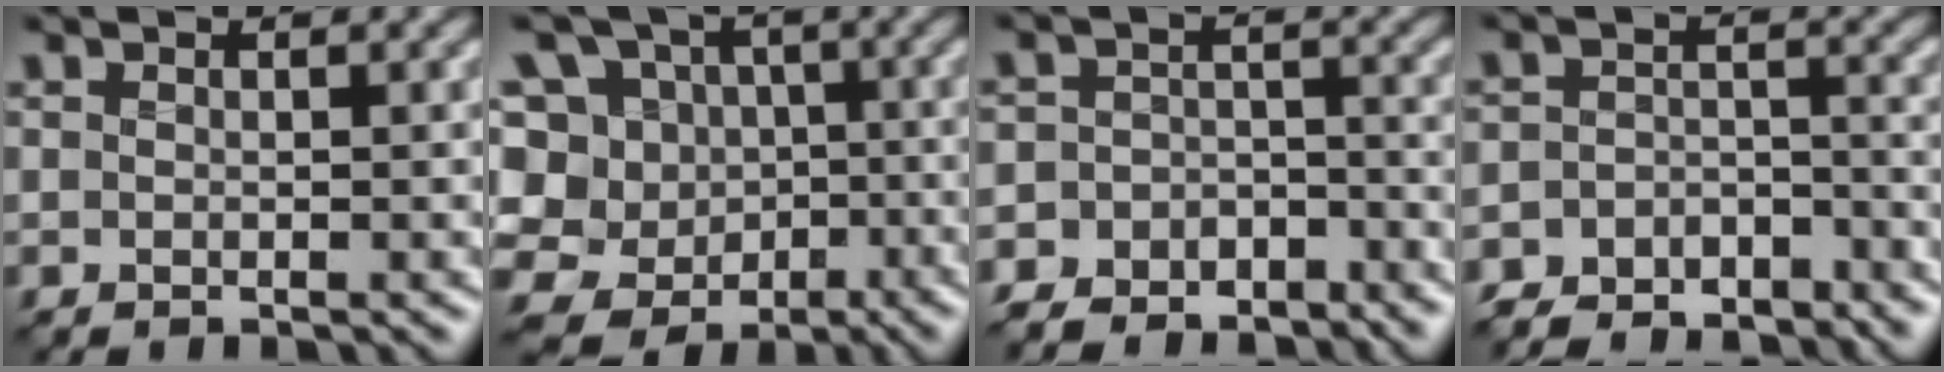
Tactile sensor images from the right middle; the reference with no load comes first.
{"total": 13.4, "force": [-3.2, 12.3, 4.5], "torque": [-0.119, 0.031, -0.068]}
{"total": 9.0, "force": [-7.8, 4.2, 1.1], "torque": [-0.012, 0.001, -0.114]}
{"total": 7.9, "force": [-7.2, 2.8, 1.6], "torque": [-0.034, -0.006, -0.114]}